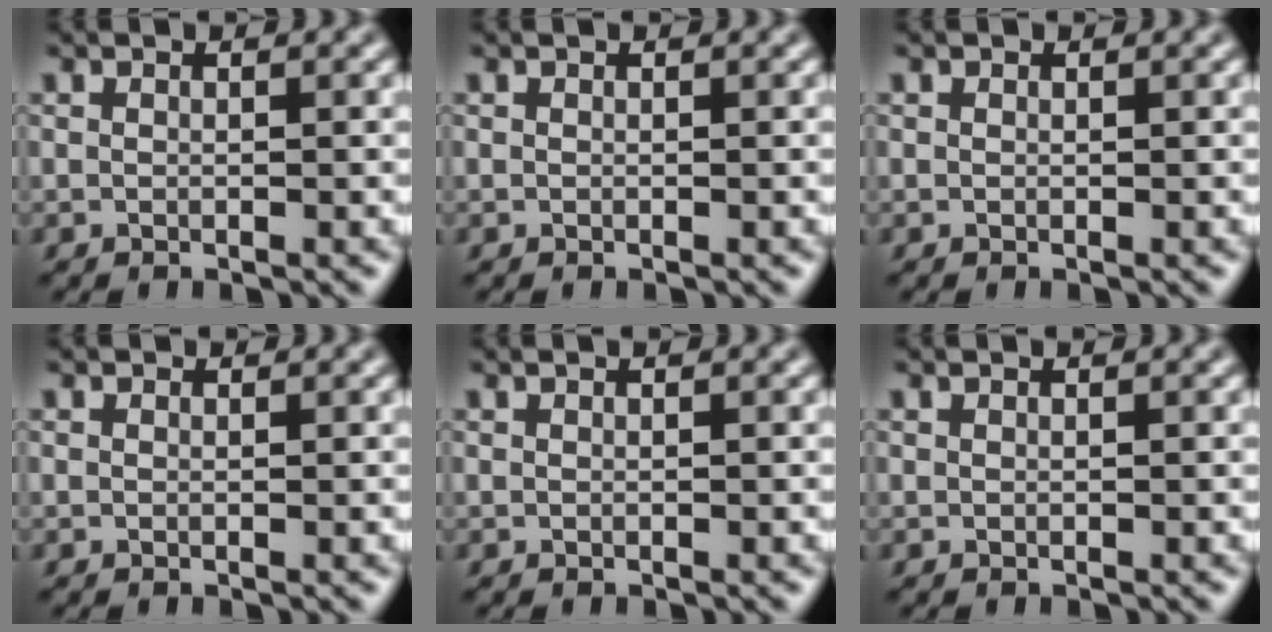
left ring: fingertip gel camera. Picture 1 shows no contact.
{"total": 0.0}
{"total": 0.0}
{"total": 0.5, "force": [0.5, 0.2, 0.1], "torque": [-0.002, 0.001, 0.000]}
{"total": 0.8, "force": [0.5, 0.4, 0.5], "torque": [0.003, 0.008, -0.010]}
{"total": 0.8, "force": [0.5, 0.4, 0.4], "torque": [0.004, 0.005, -0.007]}